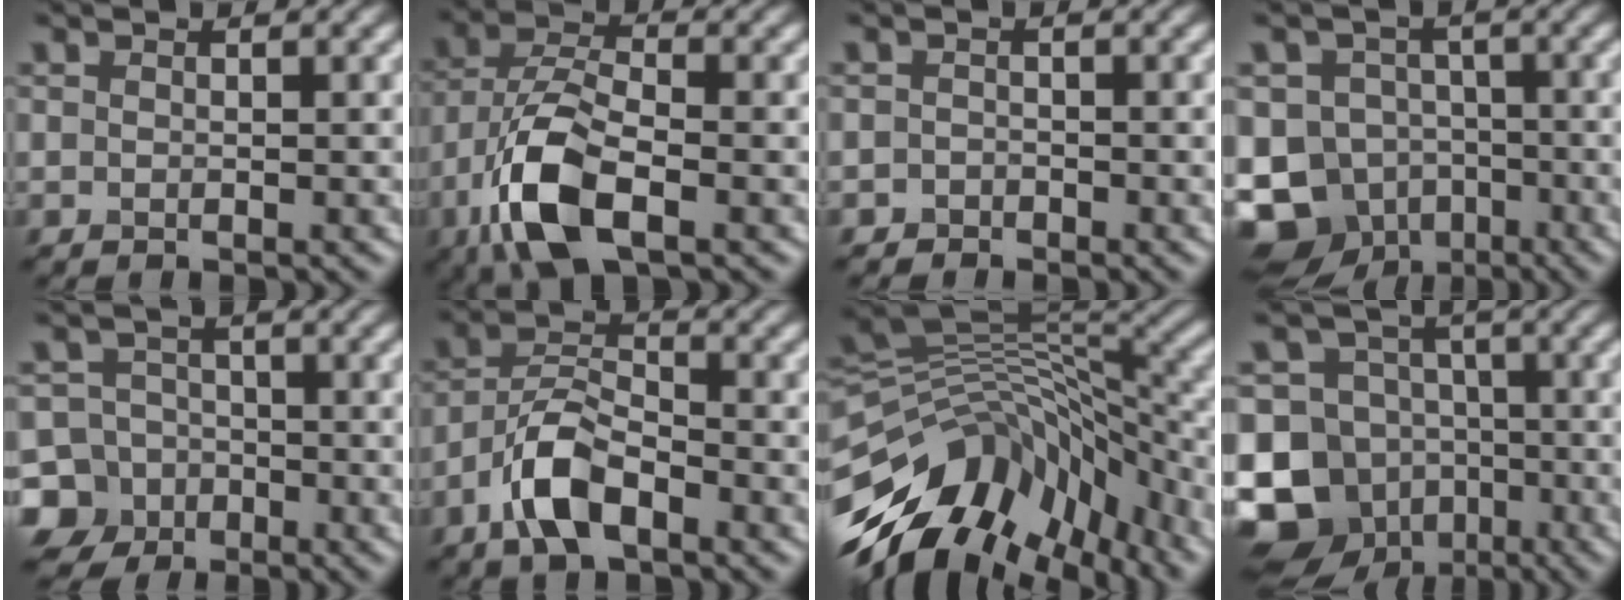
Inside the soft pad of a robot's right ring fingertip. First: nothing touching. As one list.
[{"total": 8.3, "force": [-3.6, 3.6, 6.6], "torque": [-0.143, -0.001, -0.079]}, {"total": 1.0, "force": [-0.8, 0.6, -0.1], "torque": [0.008, 0.002, -0.015]}, {"total": 10.0, "force": [-5.0, 8.1, 3.0], "torque": [-0.046, -0.013, -0.107]}, {"total": 9.1, "force": [-4.8, 7.5, 1.7], "torque": [-0.028, -0.030, -0.112]}, {"total": 5.8, "force": [-3.2, 2.6, 4.1], "torque": [-0.076, 0.008, -0.068]}, {"total": 13.0, "force": [-6.7, 7.6, 8.1], "torque": [-0.168, 0.017, -0.122]}, {"total": 13.5, "force": [-6.5, 11.3, 3.7], "torque": [-0.084, -0.023, -0.125]}]